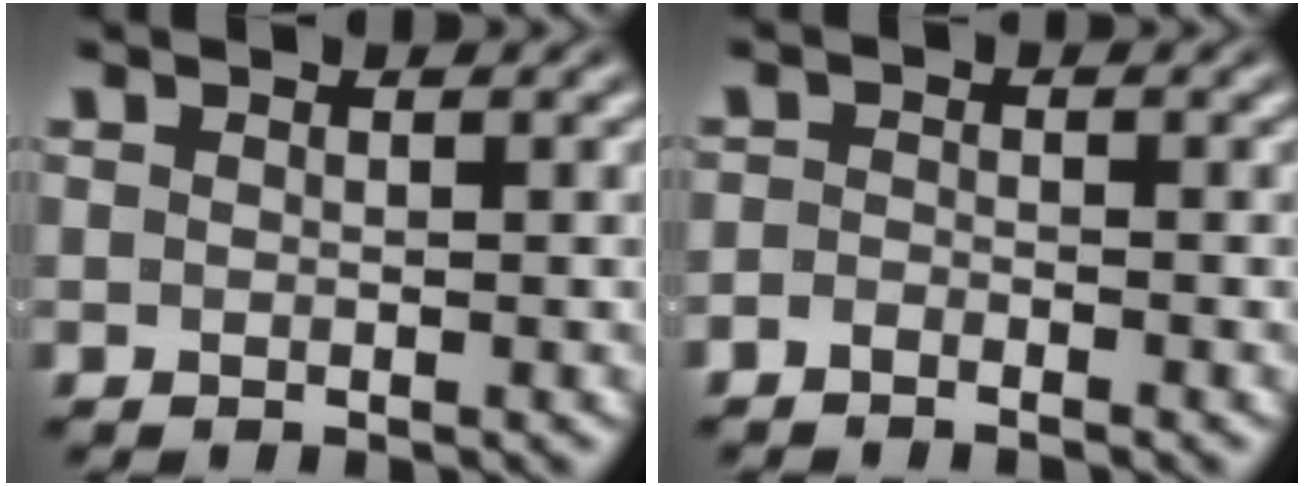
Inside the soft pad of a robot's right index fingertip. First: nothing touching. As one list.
[{"total": 1.6, "force": [-1.6, -0.1, -0.1], "torque": [0.003, -0.011, -0.026]}]